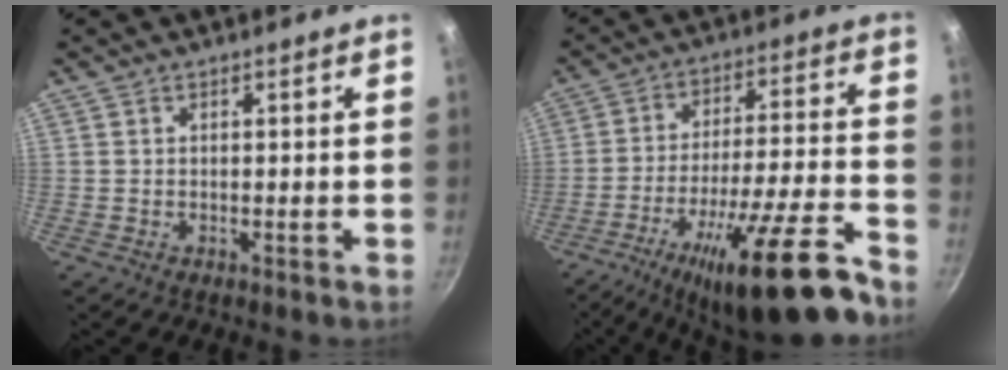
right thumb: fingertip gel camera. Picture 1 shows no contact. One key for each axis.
{"total": 20.6, "fx": -13.5, "fy": 3.6, "fz": 15.2, "tx": -0.219, "ty": 0.073, "tz": -0.211}